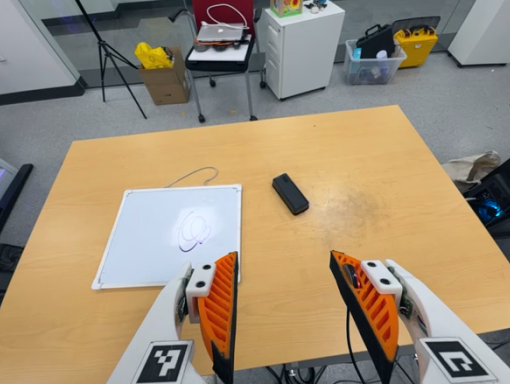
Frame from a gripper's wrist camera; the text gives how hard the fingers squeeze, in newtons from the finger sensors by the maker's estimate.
{"total": 0.0}